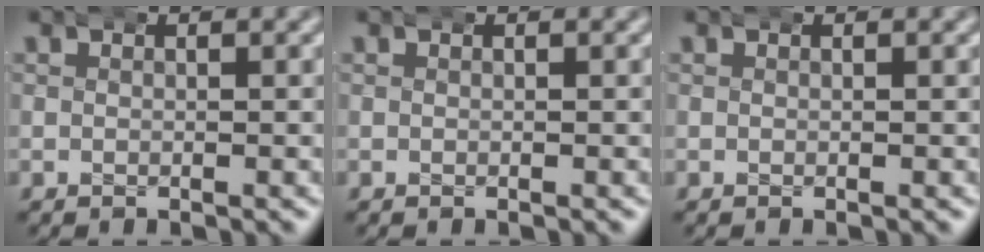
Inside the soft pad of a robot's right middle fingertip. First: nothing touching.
{"total": 0.0}
{"total": 0.0}